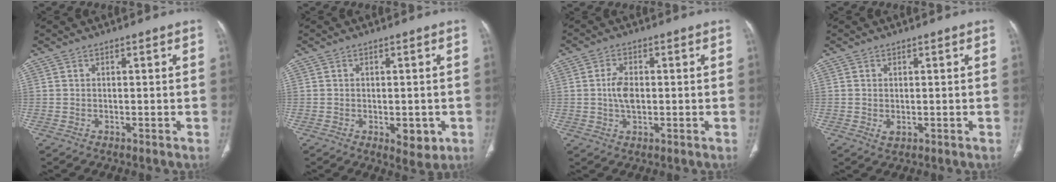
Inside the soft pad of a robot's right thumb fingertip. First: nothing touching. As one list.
[{"total": 4.5, "force": [-1.2, 2.4, 3.6], "torque": [-0.031, -0.004, -0.007]}, {"total": 4.4, "force": [0.0, 2.5, 3.6], "torque": [-0.071, 0.004, 0.000]}, {"total": 1.4, "force": [-0.1, 0.9, 1.1], "torque": [-0.022, -0.004, 0.001]}]